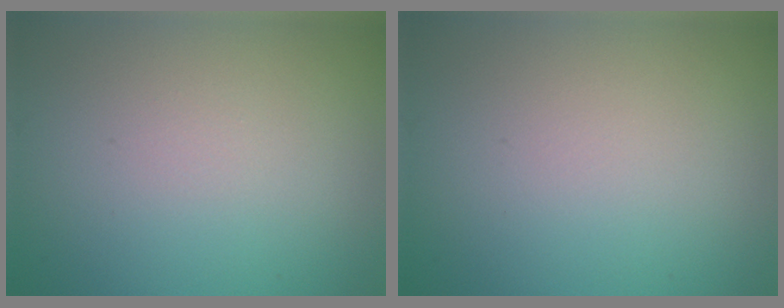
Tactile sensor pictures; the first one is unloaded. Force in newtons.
{"total": 0.0}